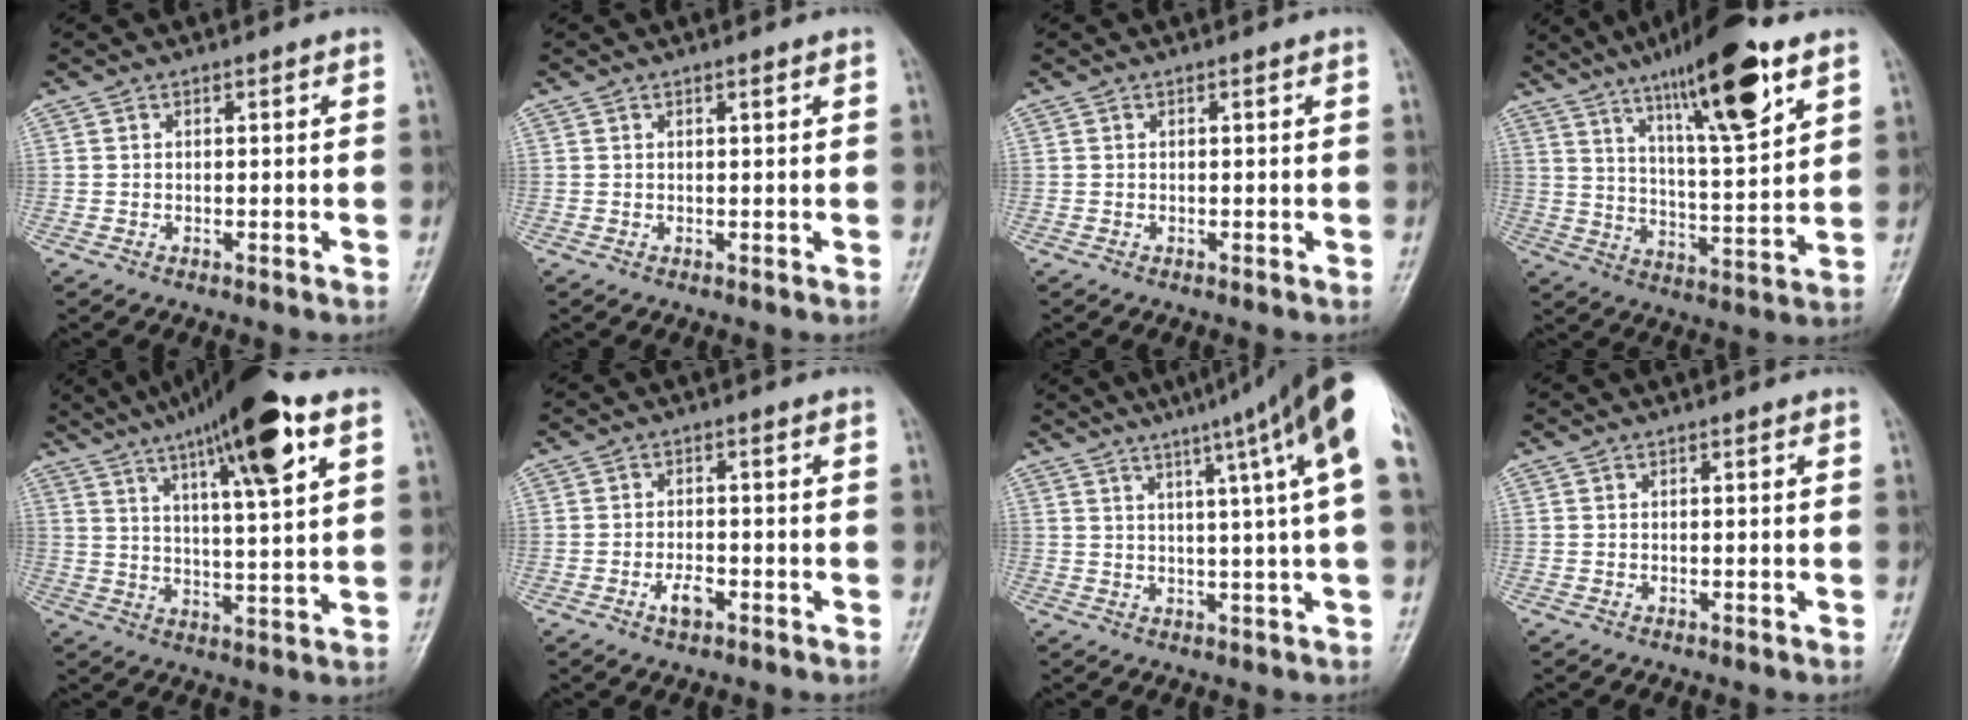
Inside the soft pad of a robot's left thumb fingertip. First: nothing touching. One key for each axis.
{"total": 0.6, "fx": 0.4, "fy": 0.0, "fz": 0.5, "tx": -0.007, "ty": 0.000, "tz": 0.006}
{"total": 0.0}
{"total": 18.5, "fx": 10.7, "fy": 3.7, "fz": 14.7, "tx": -0.220, "ty": -0.046, "tz": 0.178}
{"total": 18.7, "fx": 10.1, "fy": 3.4, "fz": 15.4, "tx": -0.239, "ty": -0.018, "tz": 0.162}
{"total": 3.1, "fx": -1.5, "fy": 1.5, "fz": 2.3, "tx": -0.040, "ty": 0.009, "tz": -0.027}
{"total": 17.4, "fx": 8.4, "fy": 0.2, "fz": 15.2, "tx": -0.209, "ty": -0.002, "tz": 0.098}
{"total": 0.0}